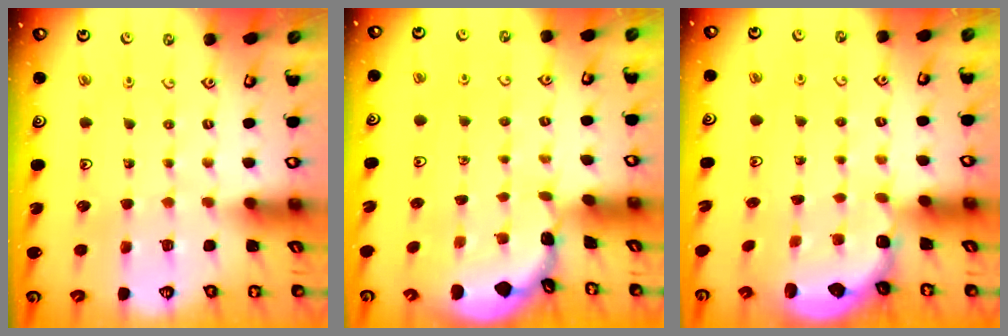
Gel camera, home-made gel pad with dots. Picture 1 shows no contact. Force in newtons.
{"total": 0.6, "press": 0.6, "slide": 0.2}
{"total": 2.7, "press": 2.3, "slide": 1.5}